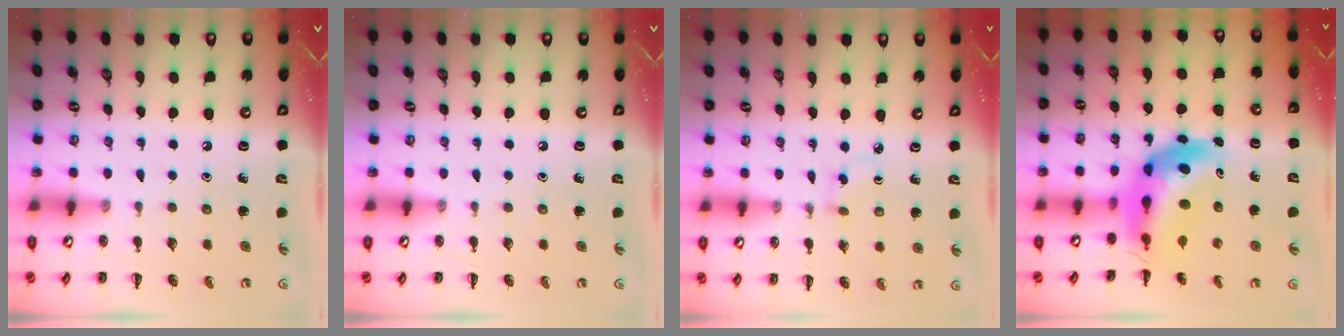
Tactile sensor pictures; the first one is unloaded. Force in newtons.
{"total": 0.0}
{"total": 2.8, "press": 2.5, "slide": 1.2}
{"total": 10.1, "press": 9.6, "slide": 3.3}